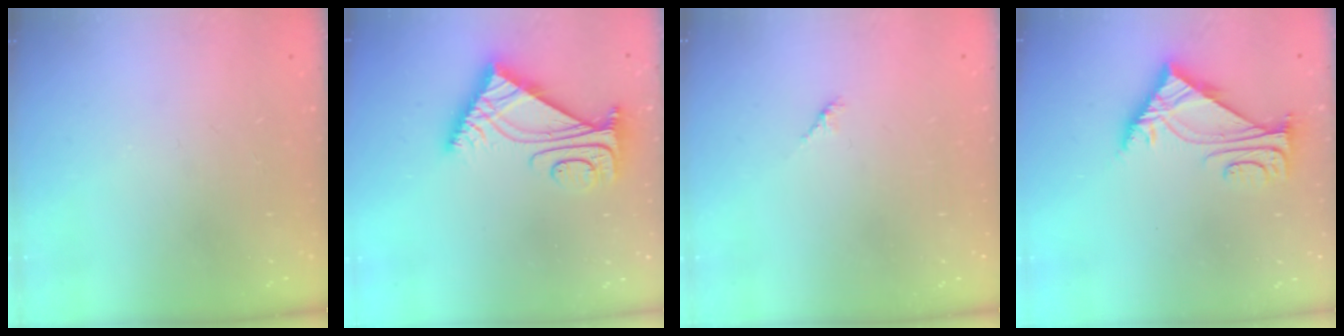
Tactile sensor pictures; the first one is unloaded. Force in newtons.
{"total": 8.1, "press": 8.1, "slide": 1.0}
{"total": 1.7, "press": 1.6, "slide": 0.5}
{"total": 6.2, "press": 6.2, "slide": 0.7}